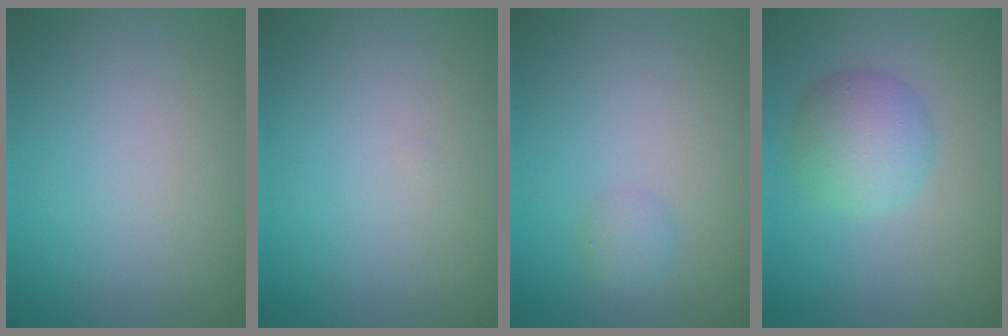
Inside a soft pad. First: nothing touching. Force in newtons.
{"total": 0.0}
{"total": 1.1, "press": 1.1, "slide": 0.1}
{"total": 4.0, "press": 4.0, "slide": 0.1}